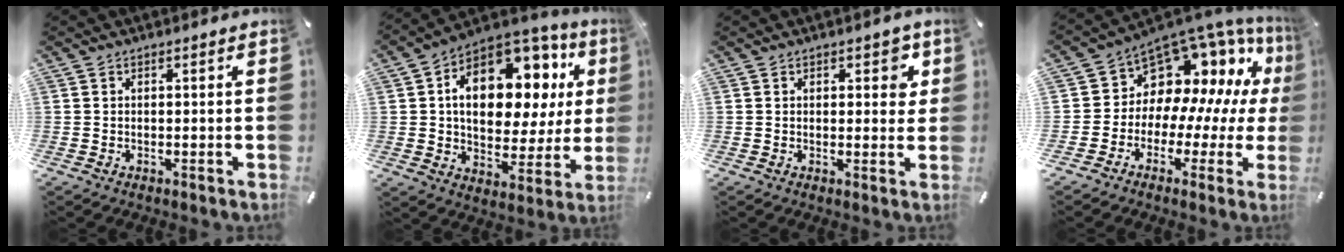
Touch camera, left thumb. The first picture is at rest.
{"total": 18.6, "force": [5.8, 12.2, 12.8], "torque": [-0.191, -0.030, 0.100]}
{"total": 3.7, "force": [1.5, 2.3, 2.5], "torque": [-0.012, -0.006, 0.017]}
{"total": 11.8, "force": [6.6, 8.9, 4.1], "torque": [-0.073, -0.079, 0.123]}